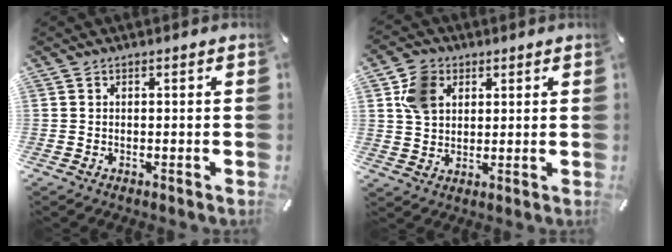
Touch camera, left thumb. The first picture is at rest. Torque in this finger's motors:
{"motor_torque": [0.35, -0.29, -0.03, -0.18, -0.04]}